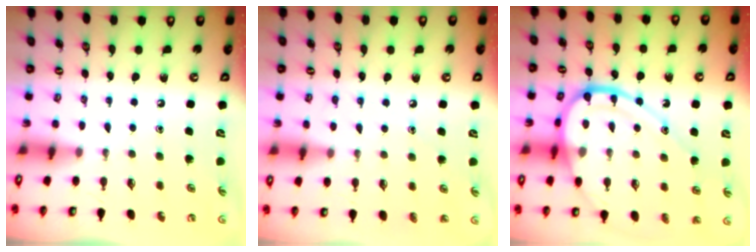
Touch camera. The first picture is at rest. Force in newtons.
{"total": 4.9, "press": 4.8, "slide": 0.5}
{"total": 15.3, "press": 15.3, "slide": 1.4}